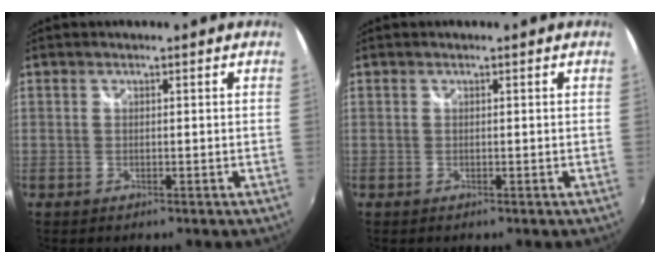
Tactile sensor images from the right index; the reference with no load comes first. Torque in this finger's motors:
{"motor_torque": [-0.05, -0.05, 0.00, 0.00]}